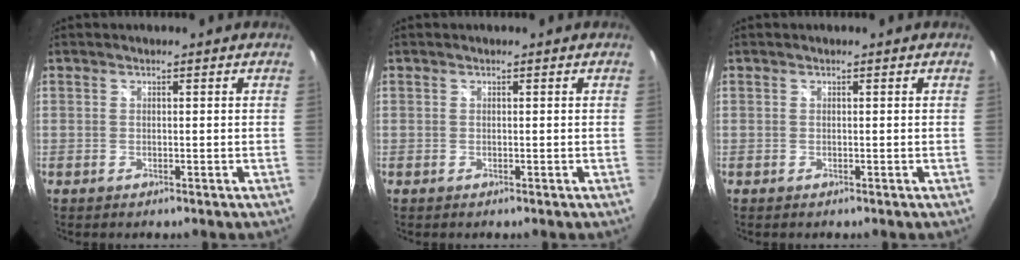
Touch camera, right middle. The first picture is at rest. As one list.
[{"total": 0.0}, {"total": 0.0}]